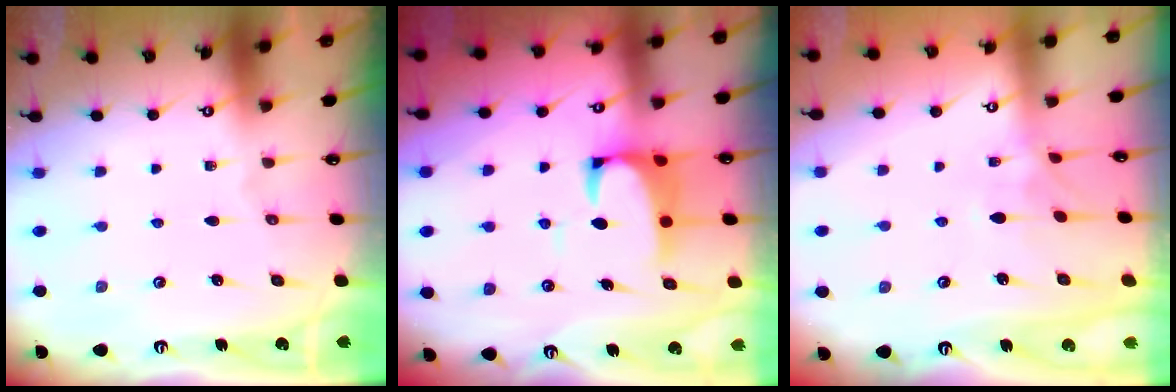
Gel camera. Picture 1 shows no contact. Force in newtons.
{"total": 4.3, "press": 4.2, "slide": 1.1}
{"total": 2.8, "press": 2.6, "slide": 0.9}